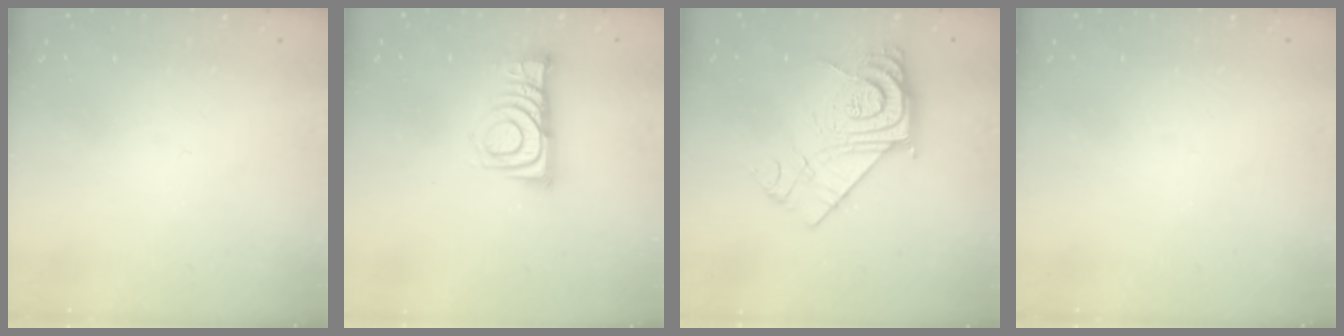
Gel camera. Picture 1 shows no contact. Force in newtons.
{"total": 9.7, "press": 9.7, "slide": 0.4}
{"total": 14.6, "press": 14.5, "slide": 0.9}
{"total": 0.0}